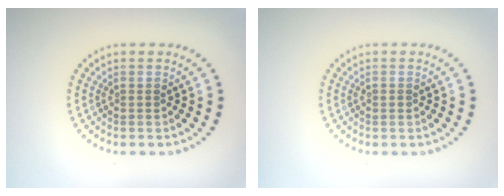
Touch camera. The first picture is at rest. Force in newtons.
{"total": 0.5, "press": 0.5, "slide": 0.2}